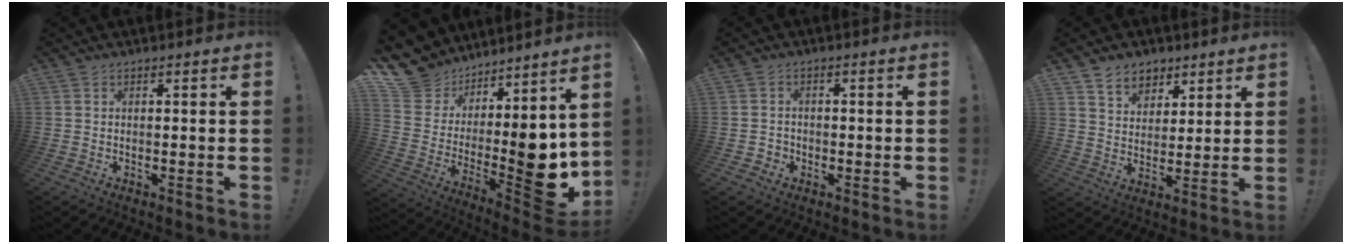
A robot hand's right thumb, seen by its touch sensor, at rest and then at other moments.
{"total": 11.5, "force": [3.3, 8.3, 7.3], "torque": [-0.090, -0.061, 0.077]}
{"total": 2.3, "force": [-0.9, 2.0, 0.7], "torque": [-0.008, 0.002, -0.017]}
{"total": 8.2, "force": [5.5, 5.8, 1.7], "torque": [-0.018, -0.040, 0.106]}